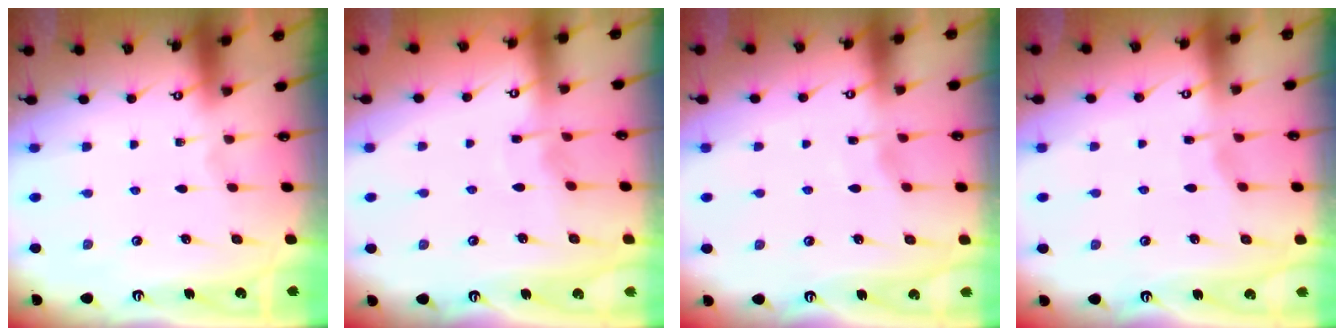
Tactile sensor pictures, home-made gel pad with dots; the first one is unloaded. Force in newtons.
{"total": 3.1, "press": 3.1, "slide": 0.3}
{"total": 3.0, "press": 2.9, "slide": 0.3}
{"total": 2.6, "press": 2.6, "slide": 0.4}